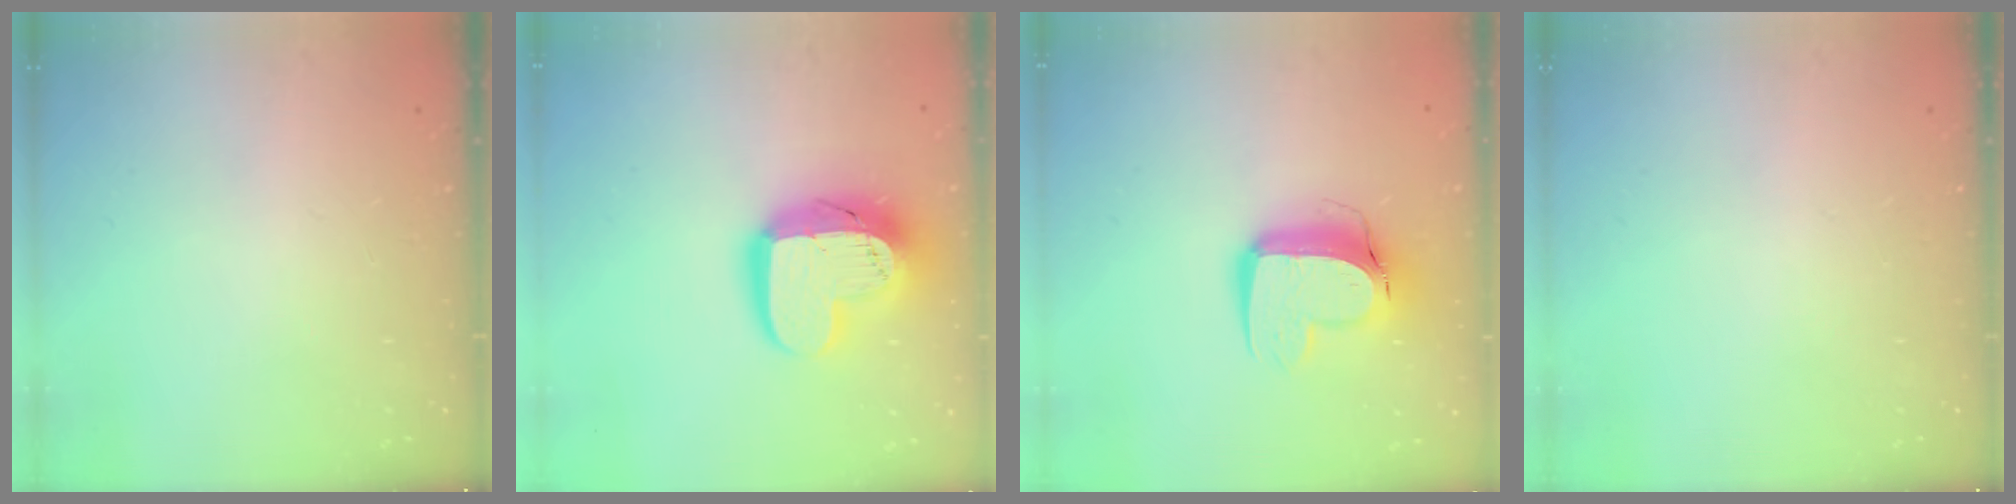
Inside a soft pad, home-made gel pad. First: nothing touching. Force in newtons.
{"total": 18.0, "press": 17.9, "slide": 1.2}
{"total": 12.0, "press": 12.0, "slide": 1.2}
{"total": 0.0}